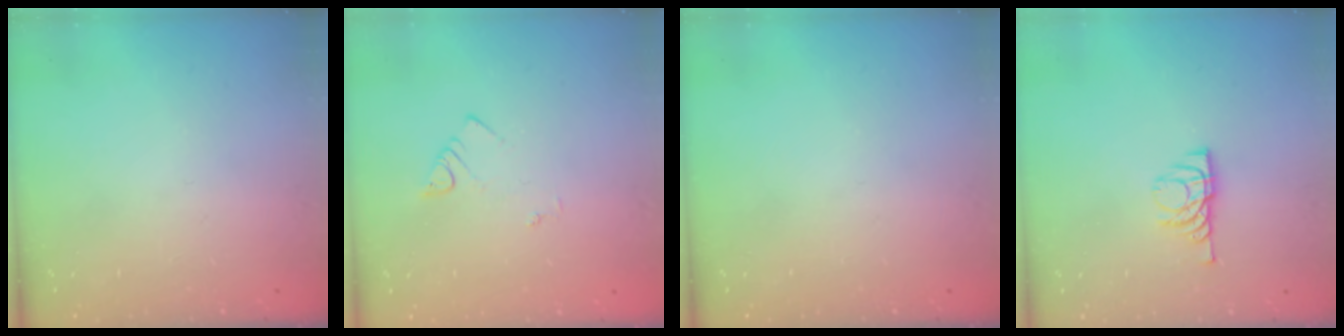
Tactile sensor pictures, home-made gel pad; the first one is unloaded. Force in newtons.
{"total": 2.1, "press": 2.1, "slide": 0.4}
{"total": 0.0}
{"total": 6.1, "press": 6.1, "slide": 0.8}